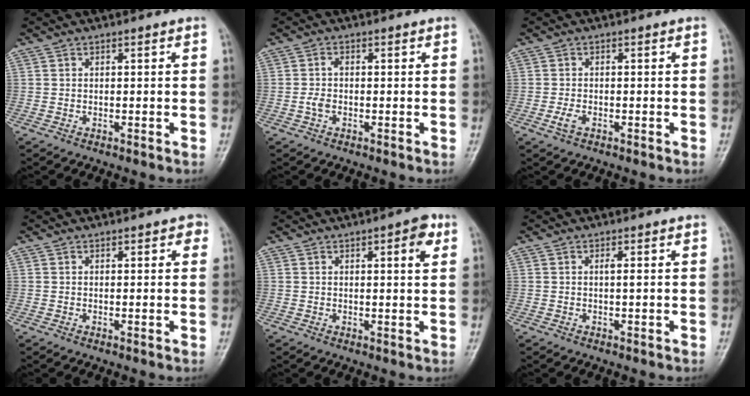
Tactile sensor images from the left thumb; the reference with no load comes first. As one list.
[{"total": 2.2, "force": [-0.5, 1.4, 1.7], "torque": [-0.036, 0.006, -0.014]}, {"total": 2.0, "force": [-0.9, 1.0, 1.4], "torque": [-0.034, 0.002, -0.020]}, {"total": 1.6, "force": [0.8, 0.9, 1.0], "torque": [0.000, 0.000, 0.007]}, {"total": 4.1, "force": [1.8, 1.2, 3.5], "torque": [-0.040, -0.004, 0.021]}, {"total": 0.8, "force": [0.0, 0.1, 0.8], "torque": [-0.017, 0.000, -0.001]}]